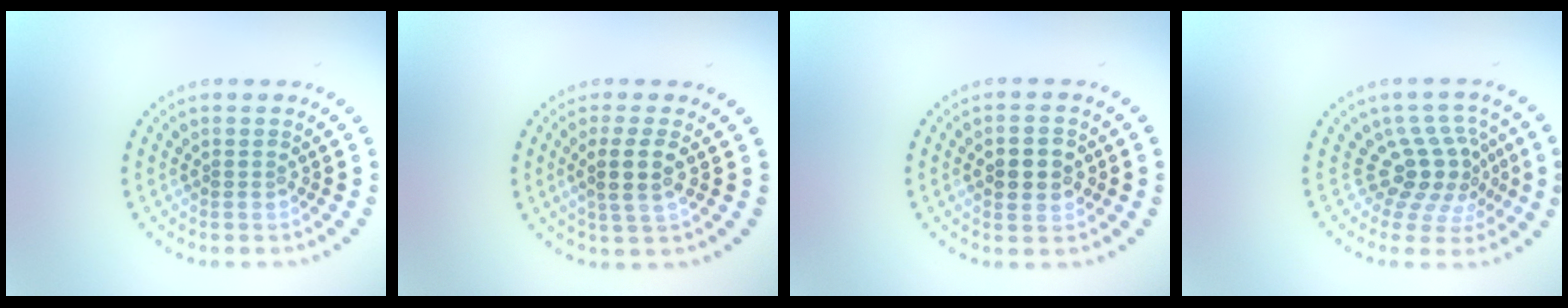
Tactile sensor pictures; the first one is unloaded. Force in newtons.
{"total": 2.9, "press": 2.6, "slide": 1.3}
{"total": 3.9, "press": 3.9, "slide": 0.2}
{"total": 4.1, "press": 2.8, "slide": 3.0}